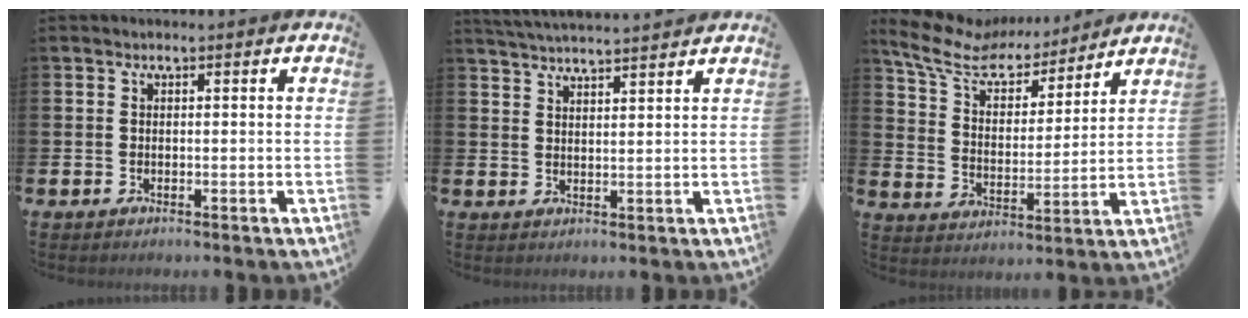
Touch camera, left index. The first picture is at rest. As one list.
[{"total": 4.0, "force": [4.0, -0.3, 0.3], "torque": [-0.011, -0.023, 0.071]}, {"total": 8.8, "force": [7.4, 3.7, 3.1], "torque": [-0.096, -0.044, 0.129]}]